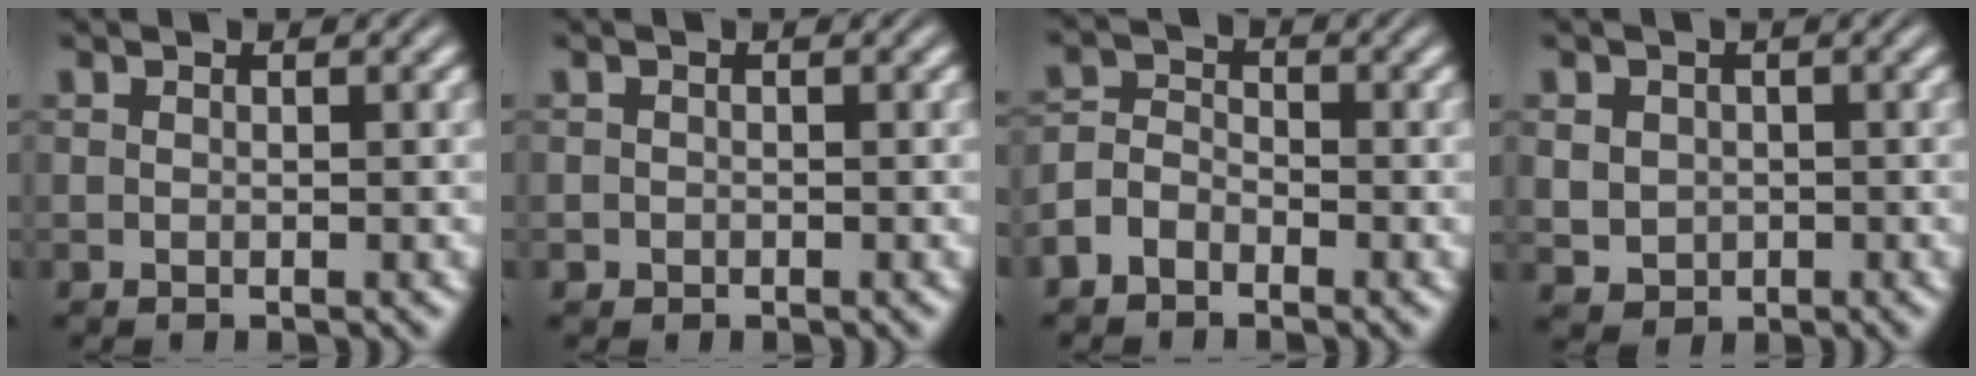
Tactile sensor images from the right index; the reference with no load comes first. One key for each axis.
{"total": 0.6, "fx": -0.5, "fy": 0.0, "fz": -0.3, "tx": 0.010, "ty": -0.012, "tz": -0.002}
{"total": 3.1, "fx": -1.7, "fy": 2.4, "fz": 1.1, "tx": -0.012, "ty": -0.015, "tz": -0.027}
{"total": 3.1, "fx": -0.2, "fy": 2.8, "fz": 1.3, "tx": -0.023, "ty": -0.021, "tz": 0.011}